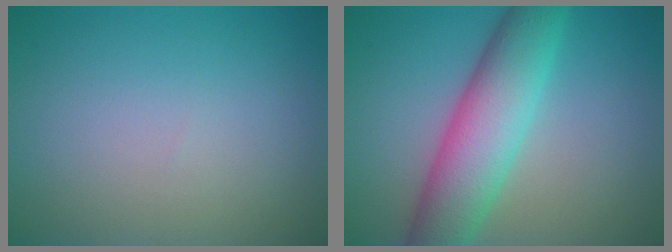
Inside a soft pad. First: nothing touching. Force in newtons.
{"total": 7.5, "press": 7.5, "slide": 0.2}